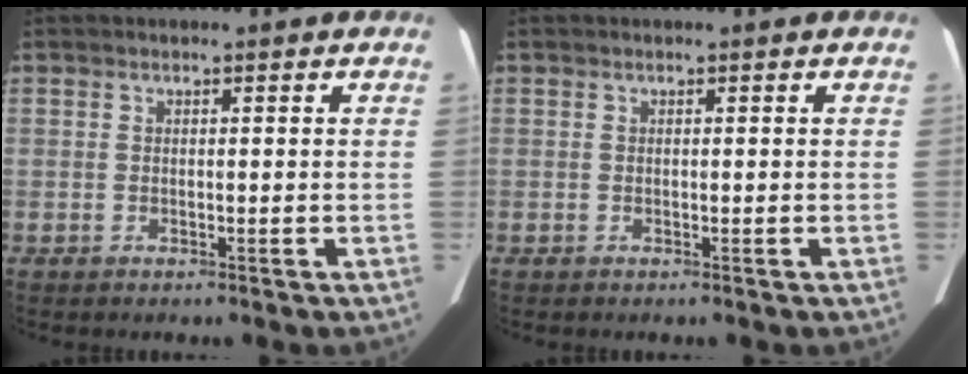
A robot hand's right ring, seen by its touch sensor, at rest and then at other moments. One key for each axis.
{"total": 0.0}